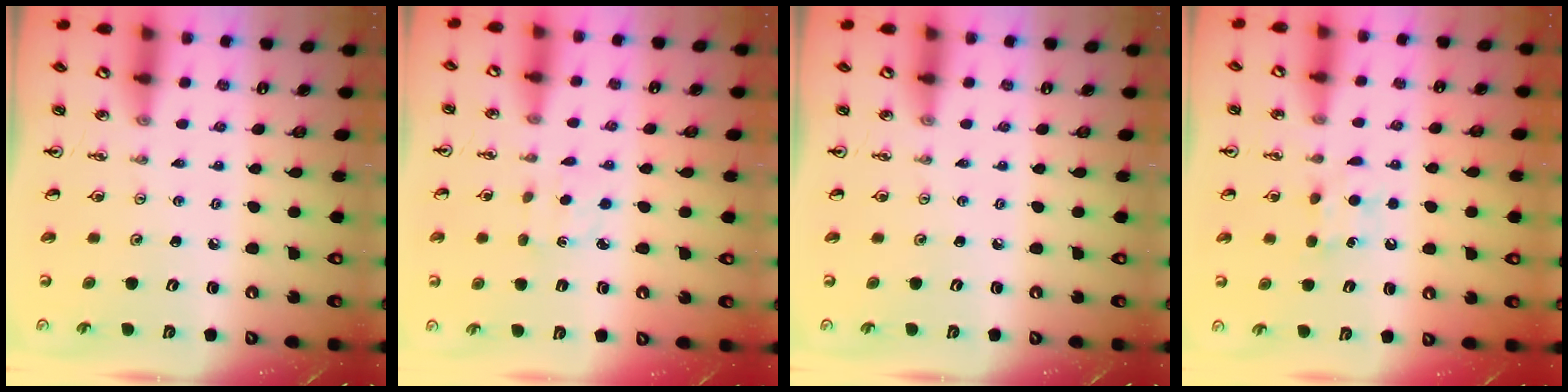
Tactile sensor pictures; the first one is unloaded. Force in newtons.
{"total": 1.7, "press": 1.7, "slide": 0.5}
{"total": 0.0}
{"total": 6.2, "press": 6.1, "slide": 0.7}